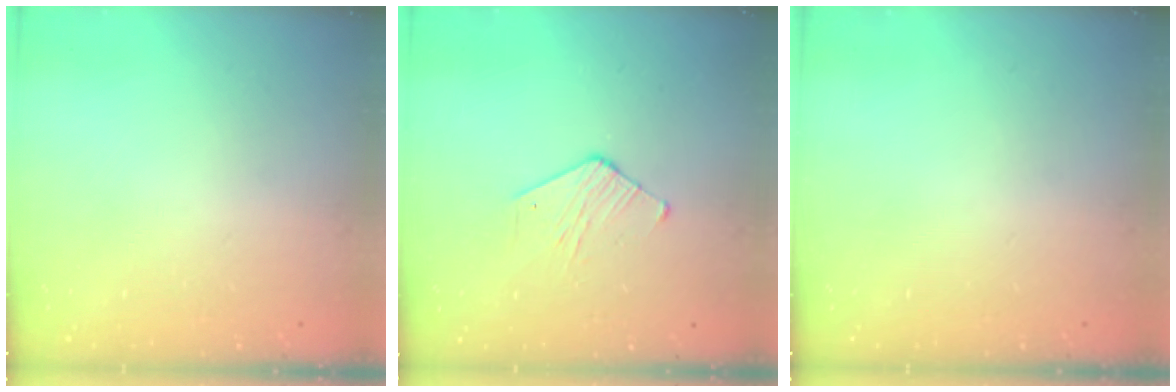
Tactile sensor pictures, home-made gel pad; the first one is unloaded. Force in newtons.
{"total": 4.3, "press": 4.3, "slide": 0.4}
{"total": 0.0}